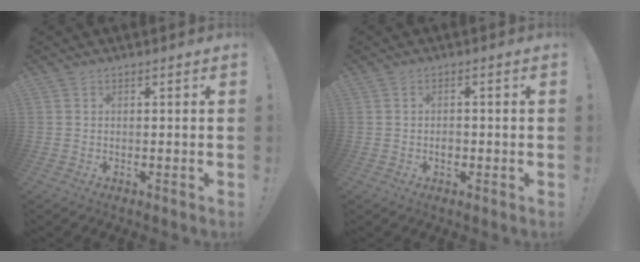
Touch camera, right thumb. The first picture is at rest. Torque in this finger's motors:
{"motor_torque": [0.64, 0.80, 0.56, -0.42, 0.00]}